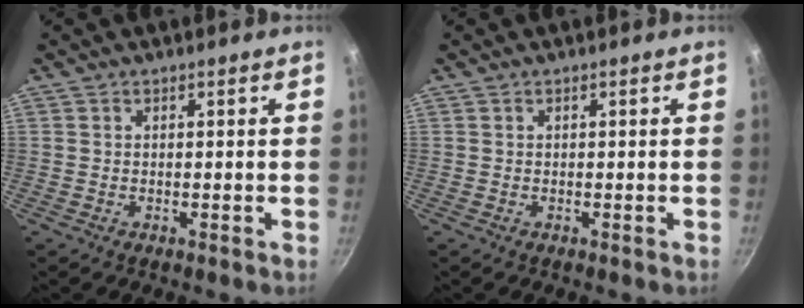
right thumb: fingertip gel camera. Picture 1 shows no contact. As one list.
[{"total": 0.0}]